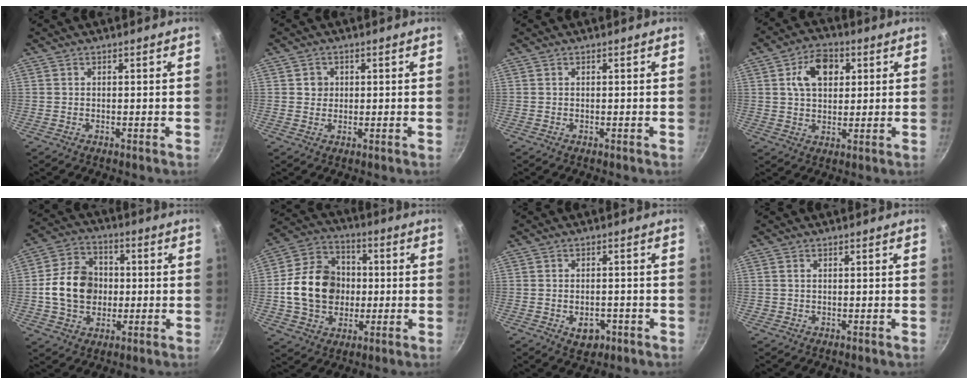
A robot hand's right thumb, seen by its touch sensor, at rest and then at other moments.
{"total": 2.3, "force": [0.5, 2.2, 0.5], "torque": [0.003, 0.002, 0.003]}
{"total": 0.0}
{"total": 9.5, "force": [2.8, 6.6, 6.3], "torque": [-0.083, 0.003, 0.040]}
{"total": 13.4, "force": [-0.3, 10.8, 7.9], "torque": [-0.114, 0.022, -0.012]}
{"total": 16.4, "force": [-0.5, 13.5, 9.4], "torque": [-0.138, 0.028, -0.014]}
{"total": 4.7, "force": [-1.8, 3.2, 2.9], "torque": [-0.031, 0.011, -0.017]}
{"total": 0.7, "force": [0.1, 0.6, 0.3], "torque": [-0.003, 0.003, 0.002]}